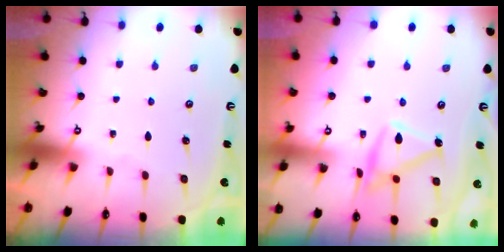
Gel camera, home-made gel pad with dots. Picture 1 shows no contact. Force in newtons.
{"total": 13.5, "press": 13.4, "slide": 0.7}